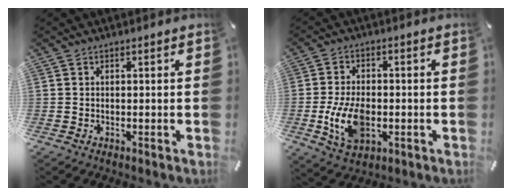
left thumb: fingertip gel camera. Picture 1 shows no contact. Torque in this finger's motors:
{"motor_torque": [0.09, 0.86, 0.36, 0.23, 0.19]}